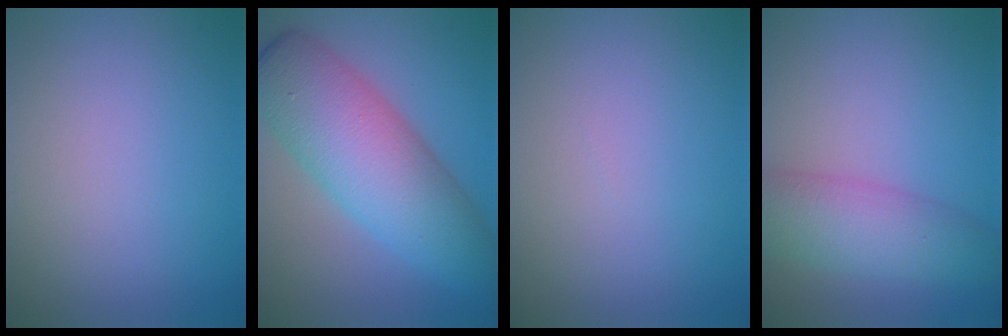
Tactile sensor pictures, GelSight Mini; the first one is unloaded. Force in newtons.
{"total": 9.5, "press": 9.5, "slide": 0.3}
{"total": 0.0}
{"total": 5.6, "press": 5.6, "slide": 0.2}